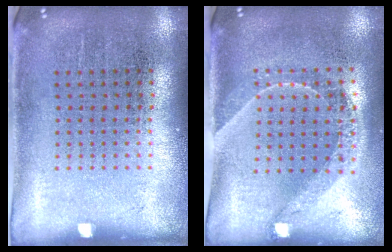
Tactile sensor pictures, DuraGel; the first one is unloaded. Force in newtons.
{"total": 1.6, "press": 1.3, "slide": 0.9}